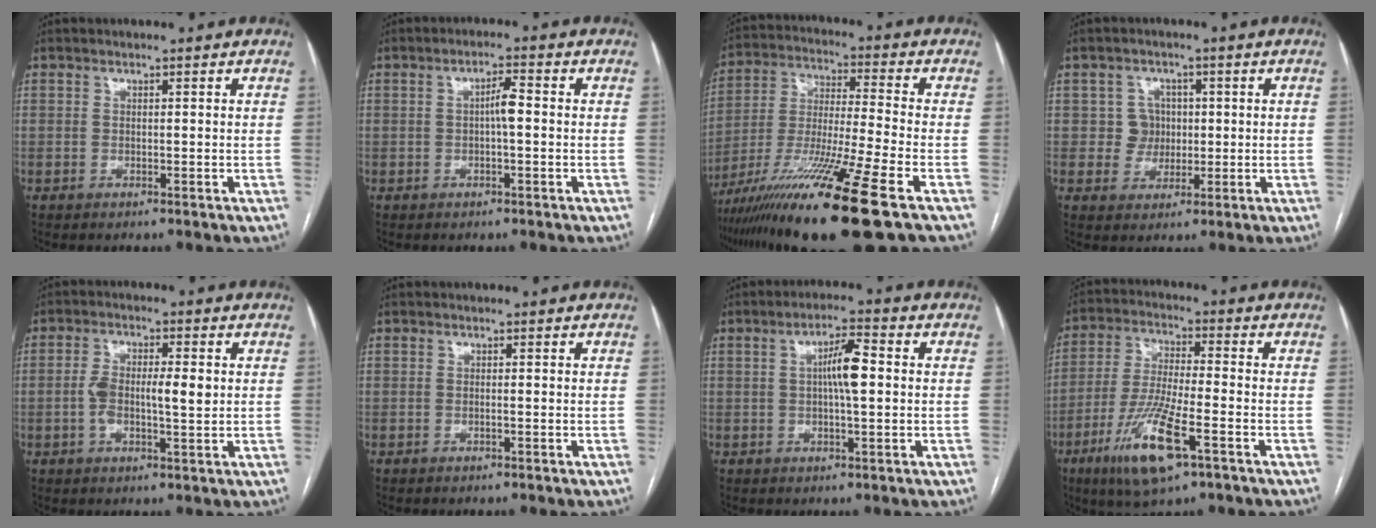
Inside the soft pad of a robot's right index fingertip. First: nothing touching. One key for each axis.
{"total": 3.3, "fx": -0.2, "fy": 0.5, "fz": 3.2, "tx": -0.055, "ty": 0.008, "tz": -0.004}
{"total": 19.2, "fx": -12.0, "fy": -1.1, "fz": 14.9, "tx": -0.274, "ty": -0.048, "tz": -0.215}
{"total": 4.1, "fx": 0.4, "fy": 4.0, "fz": 0.6, "tx": -0.001, "ty": 0.013, "tz": 0.009}
{"total": 6.8, "fx": 0.1, "fy": 2.2, "fz": 6.4, "tx": -0.123, "ty": 0.014, "tz": 0.002}
{"total": 0.0}
{"total": 5.8, "fx": 0.4, "fy": 0.8, "fz": 5.8, "tx": -0.104, "ty": 0.011, "tz": 0.005}
{"total": 12.9, "fx": -6.4, "fy": 2.0, "fz": 11.0, "tx": -0.225, "ty": -0.024, "tz": -0.115}